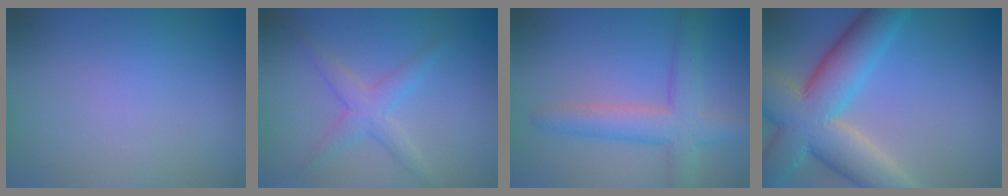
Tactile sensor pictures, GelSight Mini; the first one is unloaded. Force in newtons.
{"total": 2.4, "press": 2.4, "slide": 0.1}
{"total": 4.7, "press": 4.7, "slide": 0.1}
{"total": 10.7, "press": 10.7, "slide": 0.7}